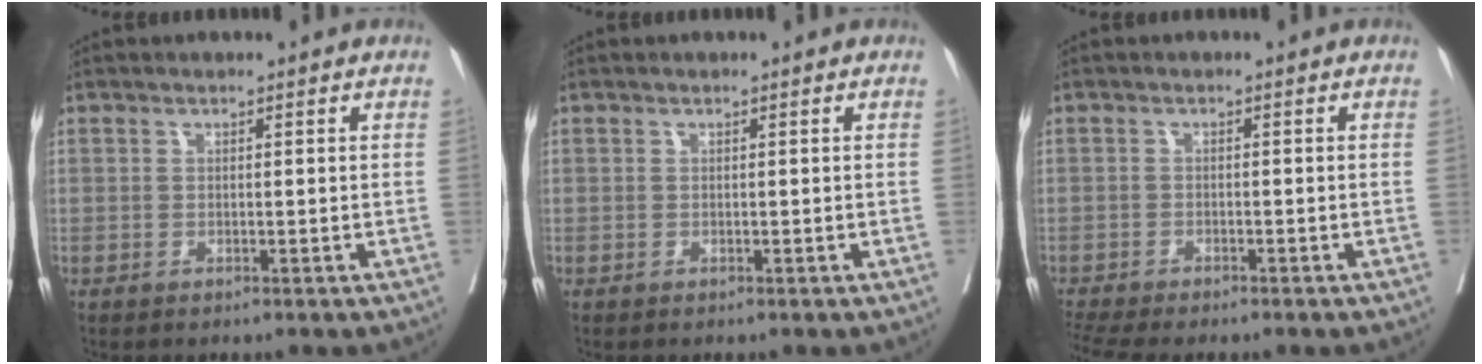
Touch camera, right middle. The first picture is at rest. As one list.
[{"total": 0.0}, {"total": 6.5, "force": [-5.6, 0.8, 3.3], "torque": [-0.057, -0.004, -0.091]}]